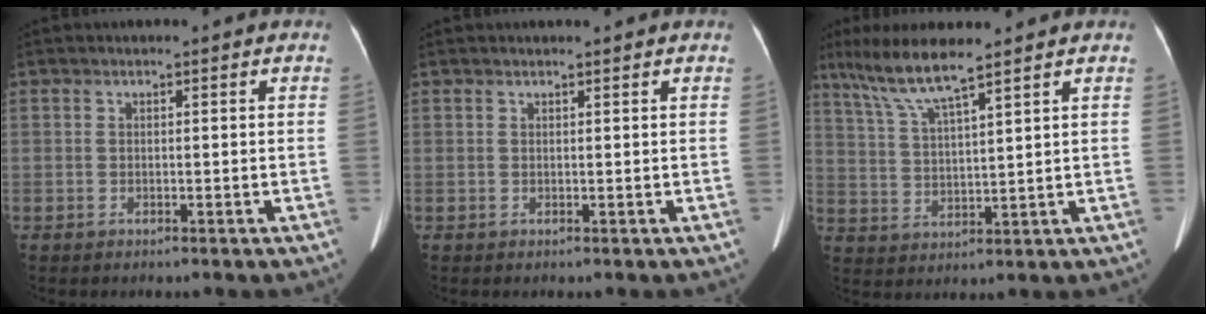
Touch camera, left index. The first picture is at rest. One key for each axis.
{"total": 0.8, "fx": 0.8, "fy": 0.0, "fz": 0.3, "tx": -0.006, "ty": 0.007, "tz": 0.014}
{"total": 8.2, "fx": 6.3, "fy": -0.4, "fz": 5.2, "tx": -0.106, "ty": 0.003, "tz": 0.125}